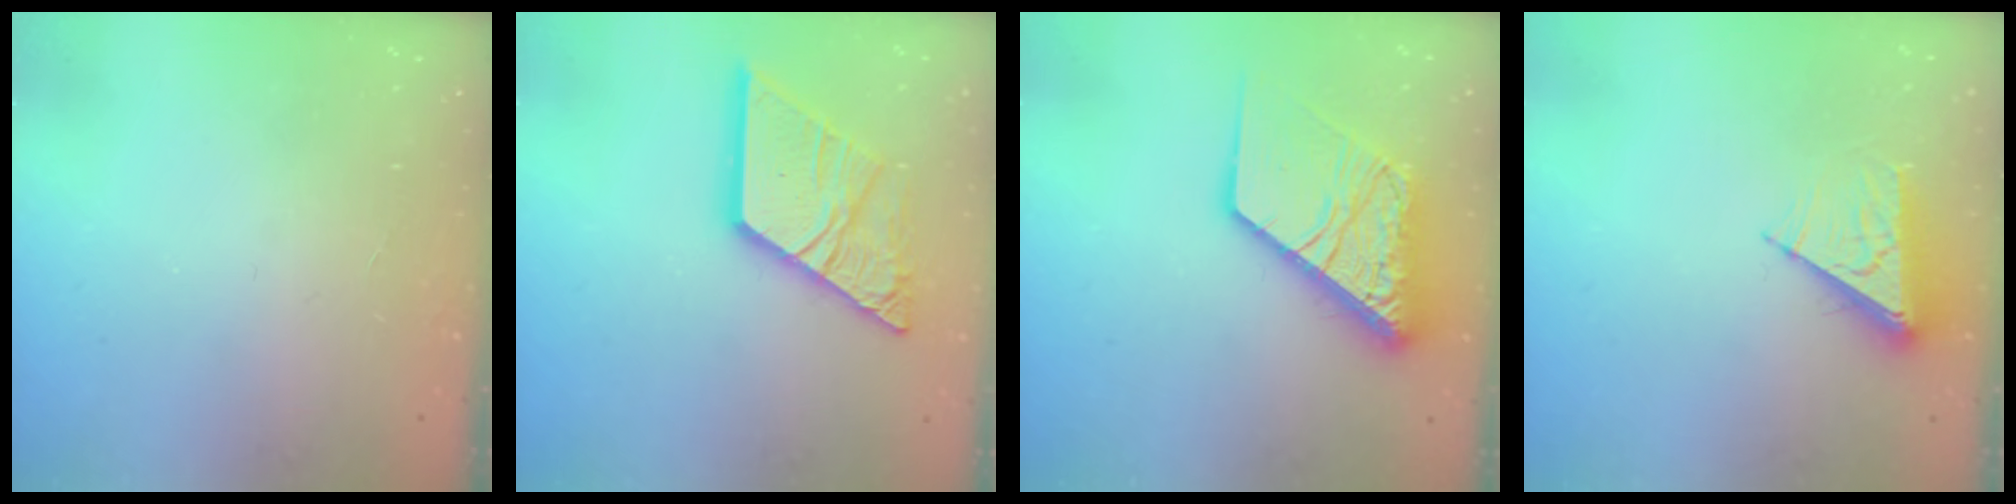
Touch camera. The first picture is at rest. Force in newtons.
{"total": 18.0, "press": 17.9, "slide": 1.9}
{"total": 18.1, "press": 17.9, "slide": 2.1}
{"total": 7.9, "press": 7.9, "slide": 0.3}